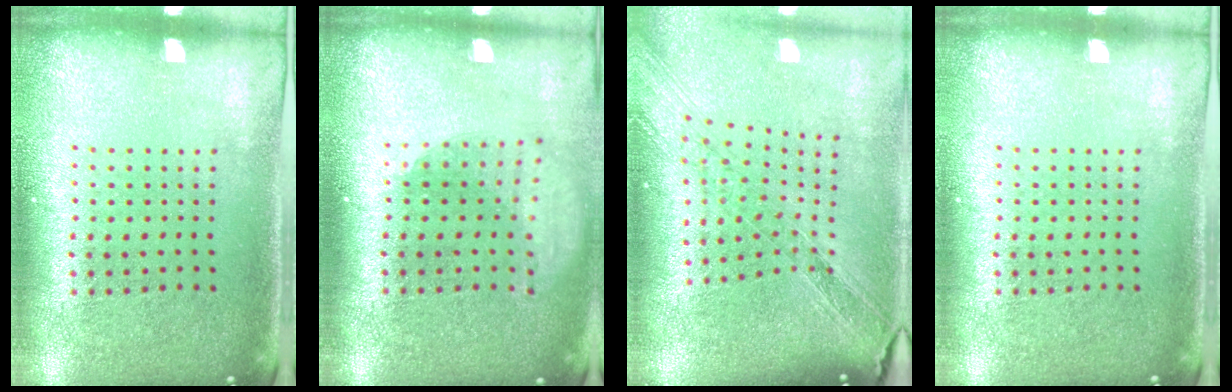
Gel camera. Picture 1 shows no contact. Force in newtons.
{"total": 1.8, "press": 1.4, "slide": 1.2}
{"total": 1.7, "press": 1.5, "slide": 0.8}
{"total": 0.0}